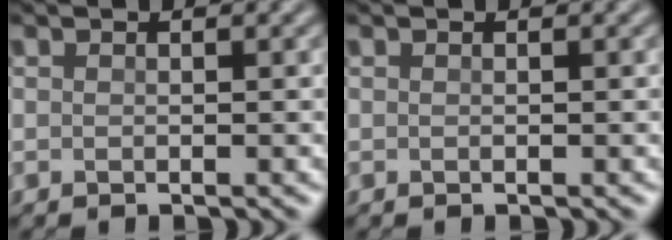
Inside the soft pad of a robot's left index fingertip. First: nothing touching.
{"total": 0.0}